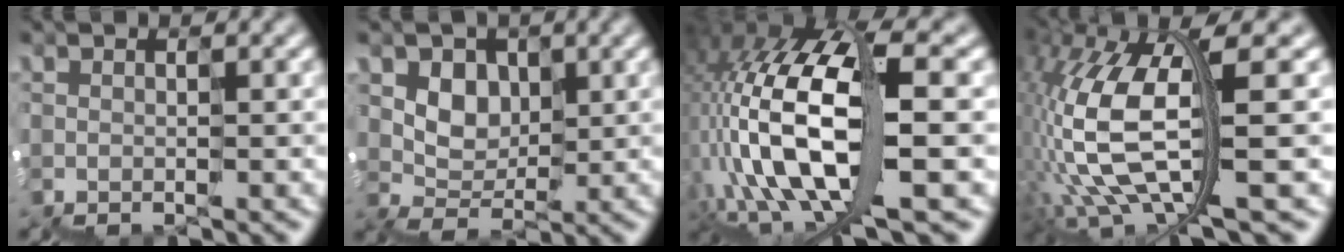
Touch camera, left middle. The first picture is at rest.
{"total": 2.7, "force": [1.2, 2.4, 0.0], "torque": [-0.002, 0.001, 0.021]}
{"total": 12.7, "force": [-2.6, 5.2, 11.2], "torque": [-0.242, 0.016, -0.042]}
{"total": 9.6, "force": [-0.3, 3.8, 8.8], "torque": [-0.209, -0.004, -0.007]}